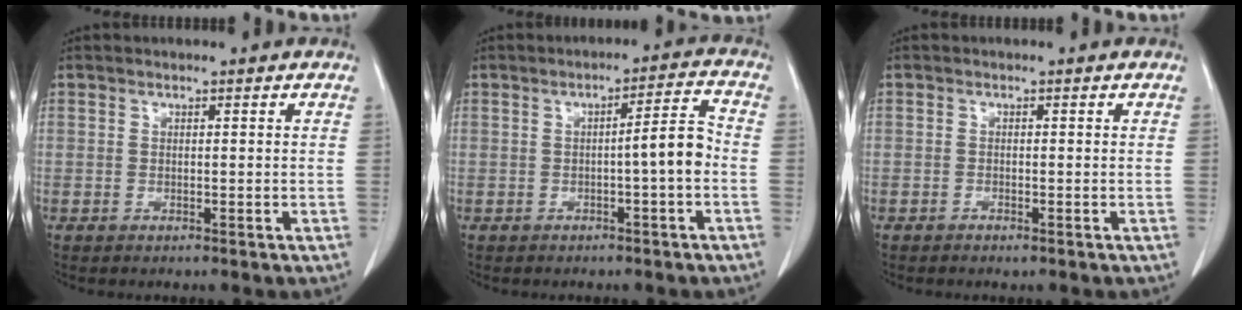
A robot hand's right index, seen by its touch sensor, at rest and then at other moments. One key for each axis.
{"total": 5.0, "fx": -1.2, "fy": 0.0, "fz": 4.8, "tx": -0.067, "ty": 0.013, "tz": -0.018}
{"total": 0.6, "fx": -0.5, "fy": 0.3, "fz": 0.4, "tx": -0.008, "ty": -0.001, "tz": -0.002}